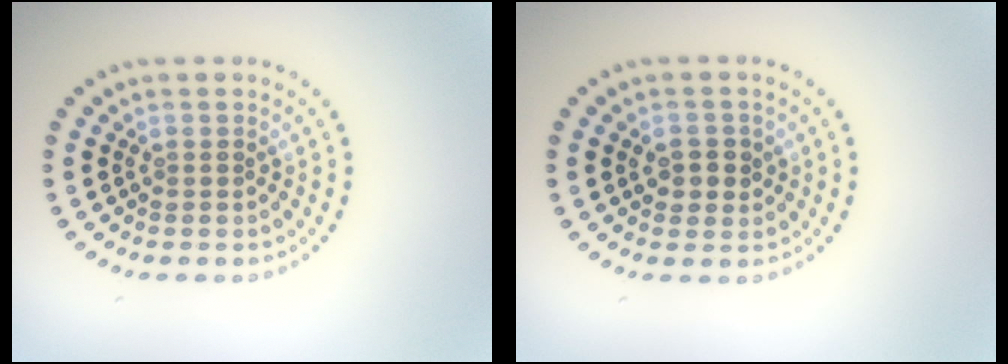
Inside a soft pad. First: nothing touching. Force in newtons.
{"total": 2.1, "press": 2.0, "slide": 0.4}